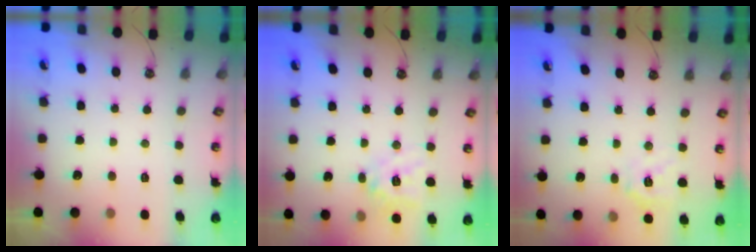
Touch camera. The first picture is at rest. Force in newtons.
{"total": 11.4, "press": 11.3, "slide": 1.5}
{"total": 11.1, "press": 11.0, "slide": 1.5}